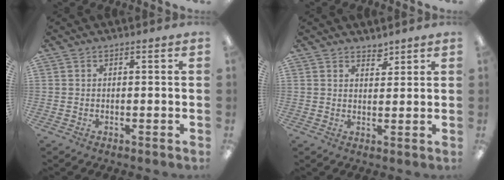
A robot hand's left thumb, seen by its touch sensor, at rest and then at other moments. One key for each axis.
{"total": 2.8, "fx": 2.5, "fy": 1.1, "fz": 0.6, "tx": 0.009, "ty": -0.019, "tz": 0.042}